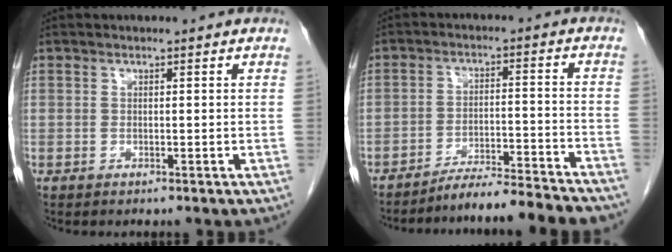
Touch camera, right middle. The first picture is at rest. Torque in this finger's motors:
{"motor_torque": [1.10, -1.03, 0.17, 0.03]}